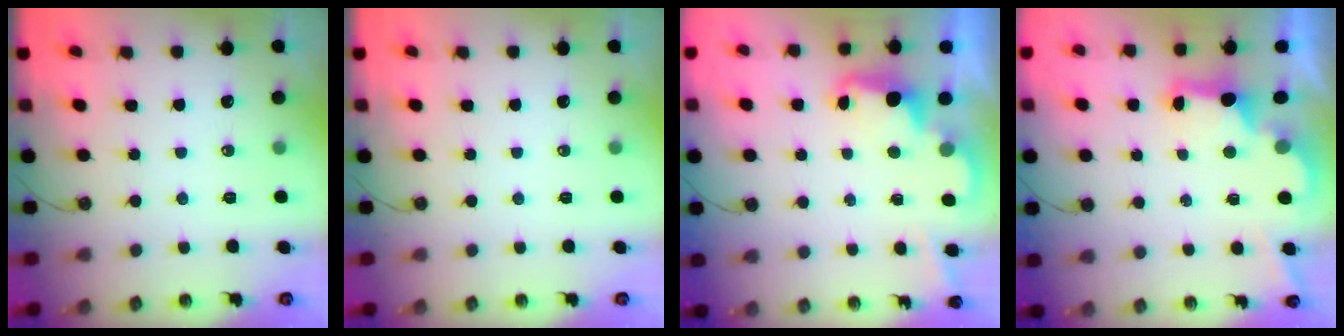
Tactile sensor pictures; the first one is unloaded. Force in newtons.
{"total": 0.0}
{"total": 2.4, "press": 2.3, "slide": 0.5}
{"total": 2.7, "press": 2.6, "slide": 0.9}